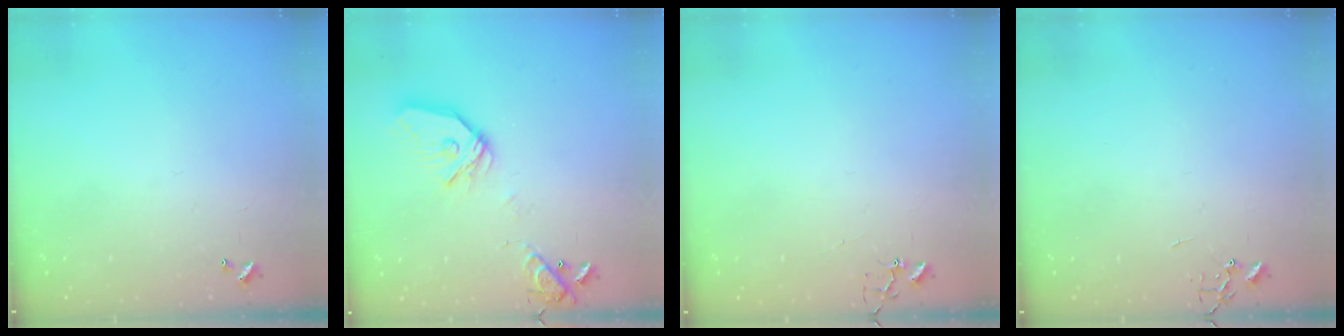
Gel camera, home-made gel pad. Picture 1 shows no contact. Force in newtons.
{"total": 15.8, "press": 15.6, "slide": 2.1}
{"total": 3.9, "press": 3.8, "slide": 0.2}
{"total": 0.0}